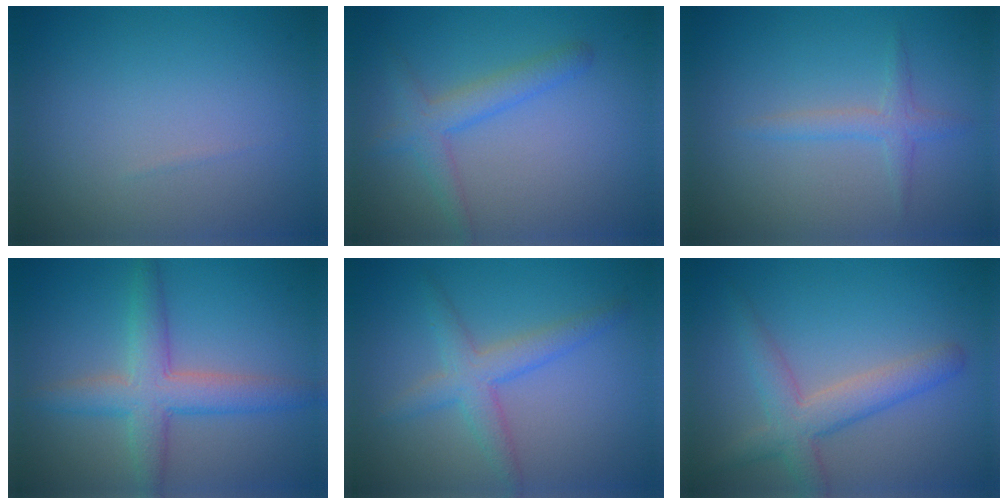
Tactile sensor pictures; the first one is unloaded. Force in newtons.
{"total": 2.8, "press": 2.8, "slide": 0.2}
{"total": 1.7, "press": 1.7, "slide": 0.0}
{"total": 4.6, "press": 4.6, "slide": 0.2}
{"total": 3.0, "press": 3.0, "slide": 0.1}
{"total": 4.0, "press": 4.0, "slide": 0.3}